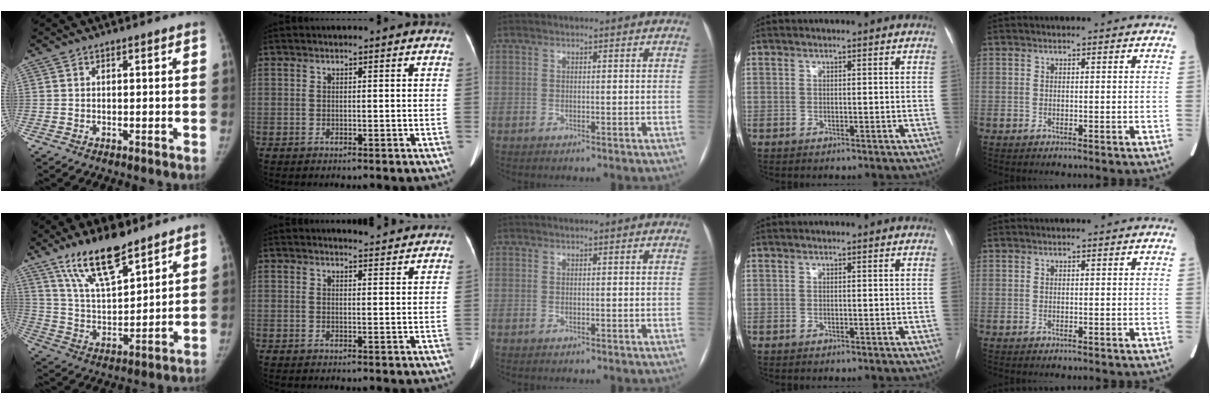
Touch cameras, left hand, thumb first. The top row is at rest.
{"thumb": {"total": 14.8, "force": [10.6, 4.9, 9.1], "torque": [-0.138, -0.061, 0.203]}, "index": {"total": 4.2, "force": [4.1, 0.3, 0.5], "torque": [-0.015, 0.005, 0.046]}}